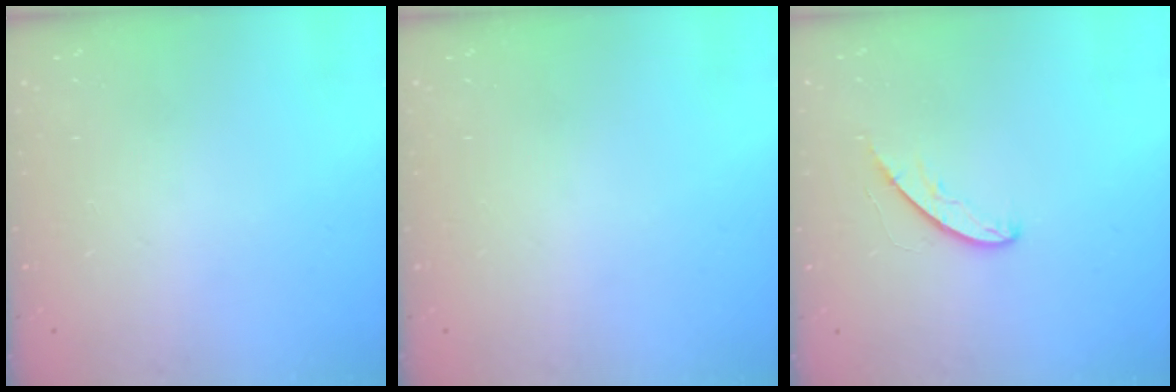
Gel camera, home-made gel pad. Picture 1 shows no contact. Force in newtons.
{"total": 0.0}
{"total": 5.2, "press": 5.2, "slide": 0.5}